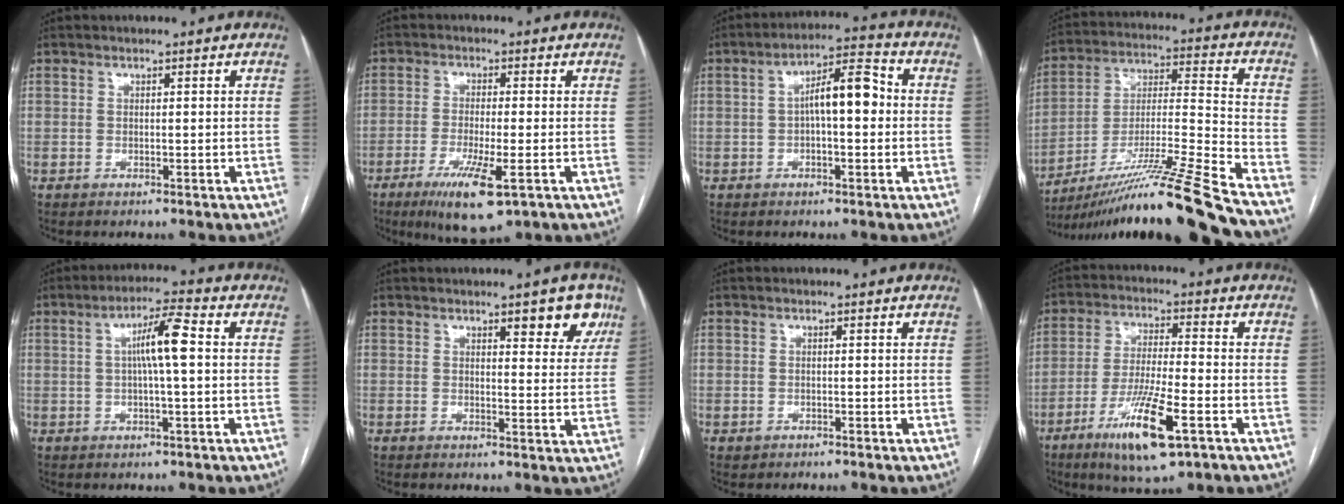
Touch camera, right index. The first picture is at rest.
{"total": 9.1, "force": [-4.4, 1.3, 7.8], "torque": [-0.143, -0.025, -0.069]}
{"total": 8.1, "force": [0.2, 2.3, 7.8], "torque": [-0.130, 0.032, 0.000]}
{"total": 22.6, "force": [-18.0, -2.2, 13.5], "torque": [-0.210, -0.024, -0.311]}
{"total": 6.7, "force": [0.8, 0.0, 6.7], "torque": [-0.118, 0.011, 0.012]}
{"total": 6.1, "force": [3.7, 1.8, 4.5], "torque": [-0.045, 0.001, 0.041]}
{"total": 0.8, "force": [-0.4, 0.7, 0.0], "torque": [-0.004, 0.003, -0.006]}
{"total": 12.4, "force": [-6.1, 1.6, 10.6], "torque": [-0.203, -0.024, -0.105]}